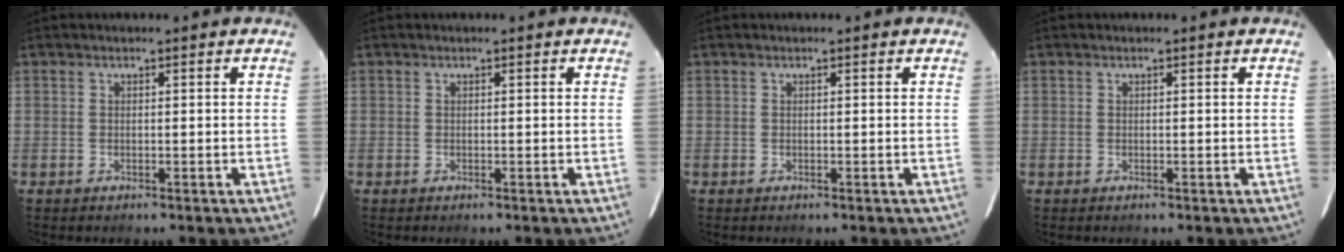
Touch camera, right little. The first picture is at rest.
{"total": 0.0}
{"total": 0.0}
{"total": 0.0}